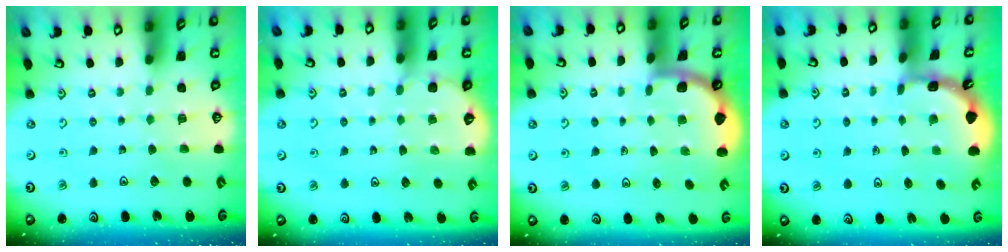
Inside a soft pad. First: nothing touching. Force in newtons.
{"total": 3.3, "press": 3.2, "slide": 0.3}
{"total": 1.9, "press": 1.9, "slide": 0.0}
{"total": 1.9, "press": 1.9, "slide": 0.1}